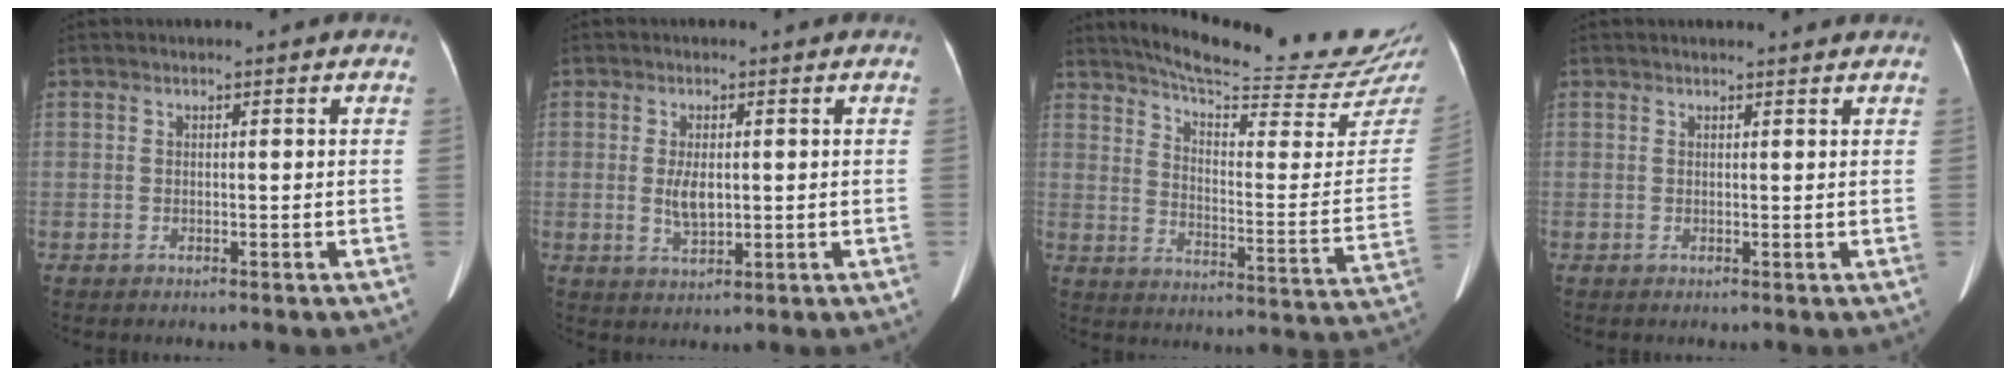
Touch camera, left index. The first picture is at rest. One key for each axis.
{"total": 3.6, "fx": 0.2, "fy": 1.5, "fz": 3.2, "tx": -0.066, "ty": -0.003, "tz": 0.011}
{"total": 23.3, "fx": 21.6, "fy": 0.2, "fz": 8.7, "tx": -0.133, "ty": -0.092, "tz": 0.281}
{"total": 3.4, "fx": 3.2, "fy": 0.3, "fz": 1.1, "tx": -0.016, "ty": 0.013, "tz": 0.038}